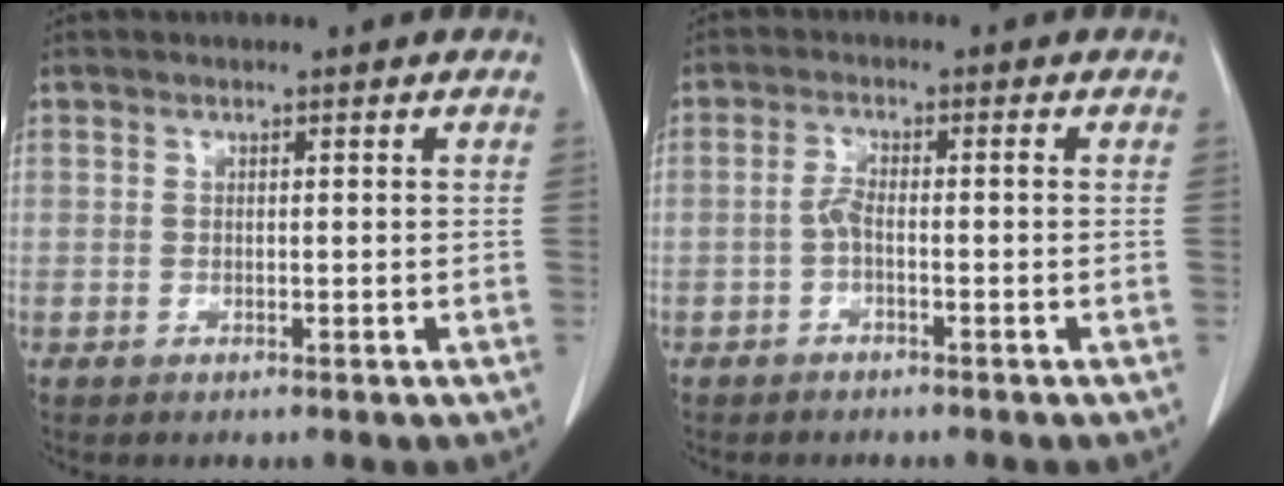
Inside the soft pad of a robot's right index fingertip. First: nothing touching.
{"total": 2.1, "force": [-0.7, 0.5, 1.9], "torque": [-0.038, 0.006, -0.016]}